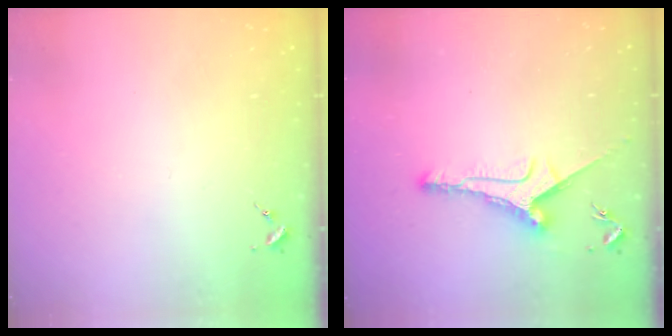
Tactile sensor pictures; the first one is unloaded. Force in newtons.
{"total": 8.5, "press": 8.5, "slide": 0.5}